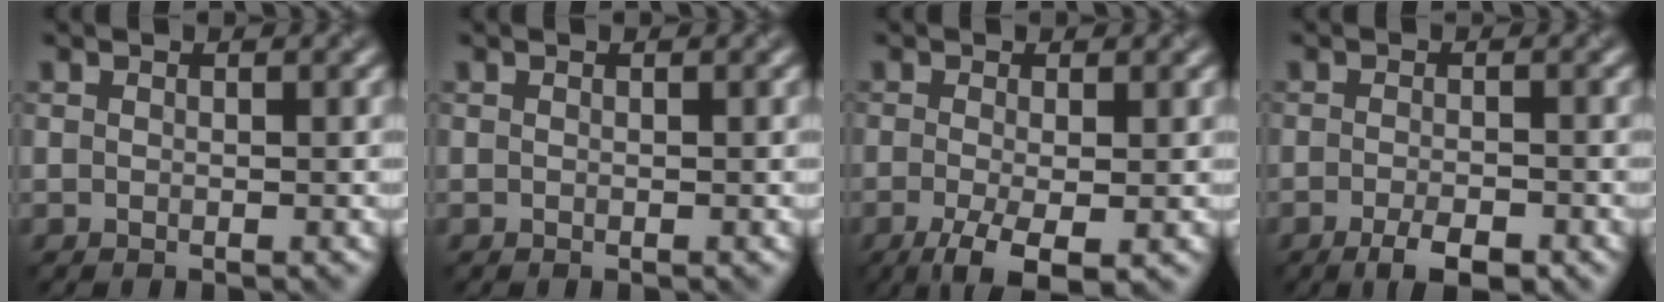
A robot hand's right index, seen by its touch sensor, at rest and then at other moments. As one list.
[{"total": 0.0}, {"total": 4.5, "force": [-1.8, 1.3, 3.9], "torque": [-0.079, -0.007, -0.034]}, {"total": 3.4, "force": [-2.0, 1.0, 2.6], "torque": [-0.046, -0.004, -0.034]}]